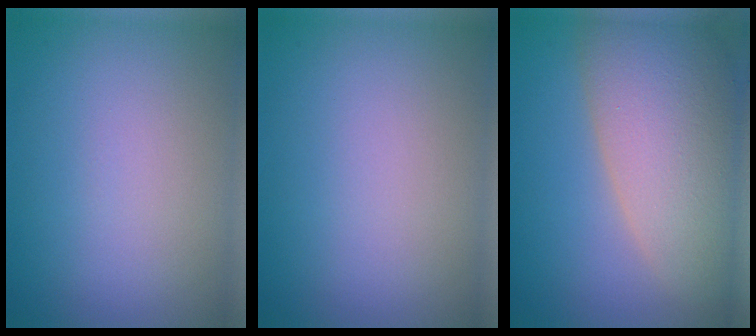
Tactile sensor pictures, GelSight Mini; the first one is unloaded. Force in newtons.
{"total": 0.0}
{"total": 11.8, "press": 11.7, "slide": 1.0}